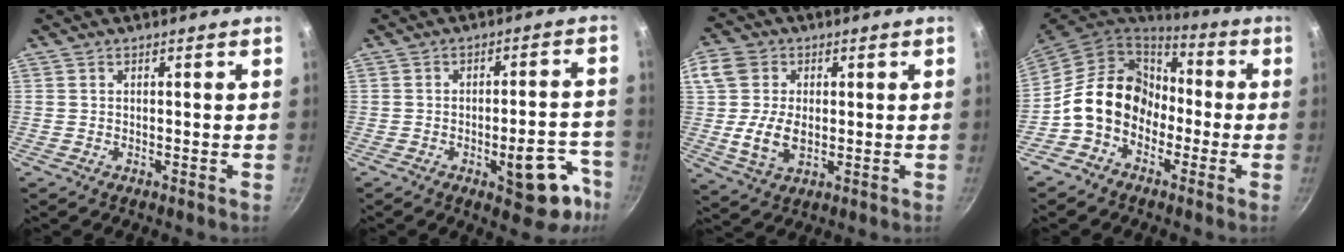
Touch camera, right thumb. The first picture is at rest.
{"total": 12.5, "force": [-5.8, 5.4, 9.7], "torque": [-0.064, 0.043, -0.070]}
{"total": 10.1, "force": [-0.1, 7.3, 7.0], "torque": [-0.120, -0.006, -0.007]}
{"total": 14.5, "force": [-3.1, 11.8, 7.9], "torque": [-0.100, 0.058, -0.073]}